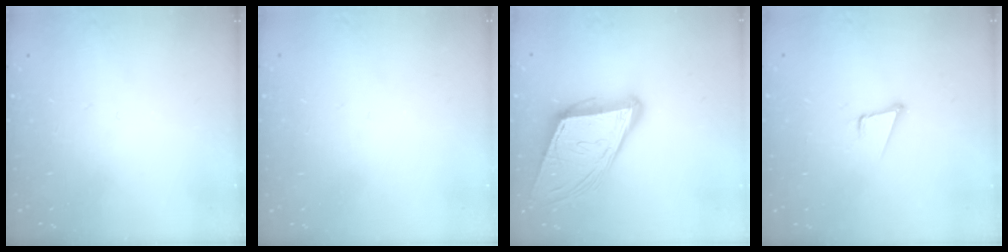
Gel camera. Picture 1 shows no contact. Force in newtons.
{"total": 2.7, "press": 2.7, "slide": 0.3}
{"total": 14.7, "press": 14.2, "slide": 3.9}
{"total": 3.6, "press": 2.7, "slide": 2.4}